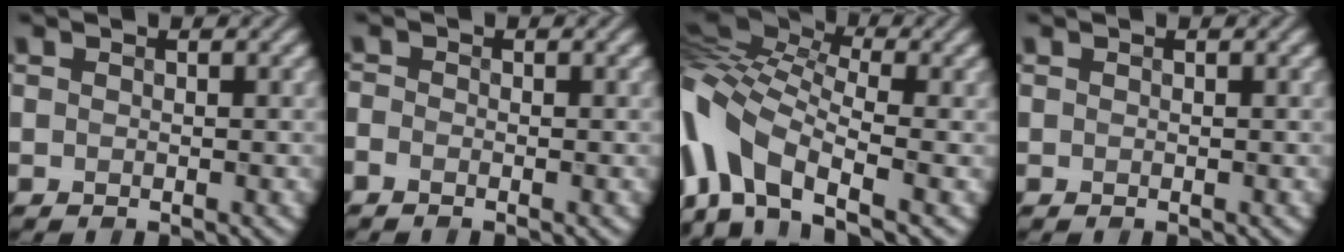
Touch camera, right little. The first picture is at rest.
{"total": 0.8, "force": [-0.8, 0.1, 0.2], "torque": [-0.004, 0.001, -0.020]}
{"total": 11.5, "force": [-3.2, 6.1, 9.2], "torque": [-0.210, 0.018, -0.082]}
{"total": 0.0}